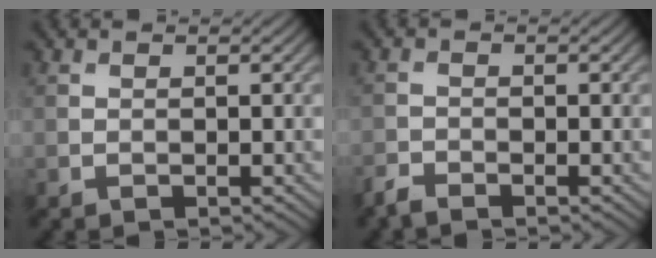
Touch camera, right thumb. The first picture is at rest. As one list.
[{"total": 1.7, "force": [-1.6, 0.2, 0.5], "torque": [-0.013, -0.003, -0.039]}]